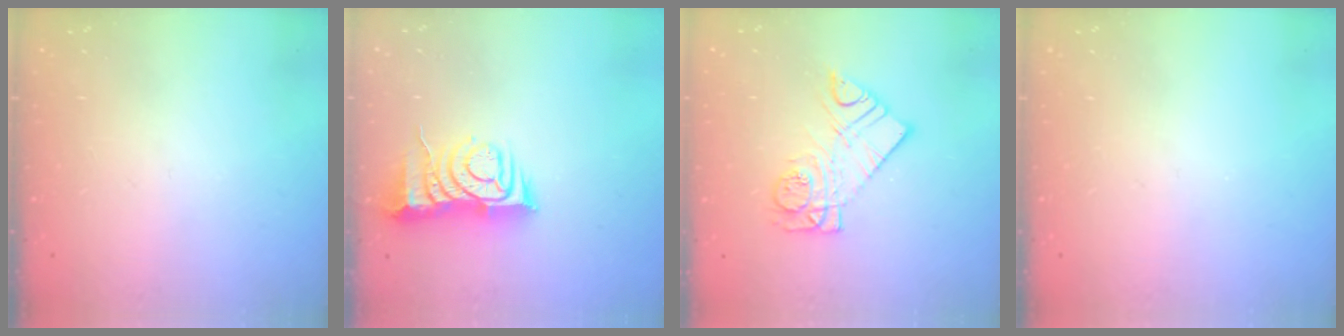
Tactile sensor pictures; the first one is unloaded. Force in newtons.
{"total": 8.9, "press": 8.8, "slide": 1.2}
{"total": 10.5, "press": 10.4, "slide": 0.9}
{"total": 0.0}